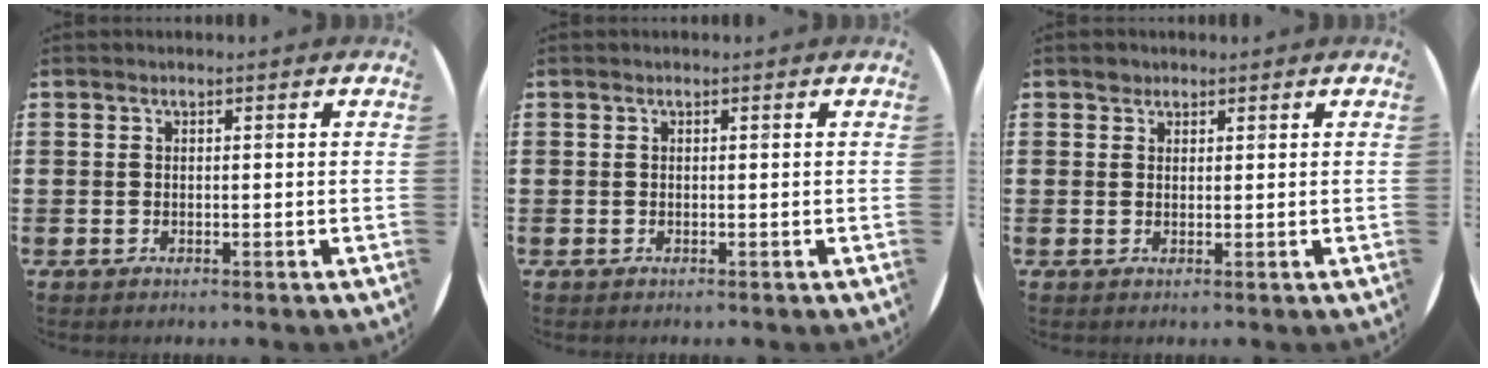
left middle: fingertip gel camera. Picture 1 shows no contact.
{"total": 0.0}
{"total": 1.2, "force": [1.0, 0.6, 0.0], "torque": [0.007, -0.002, 0.019]}